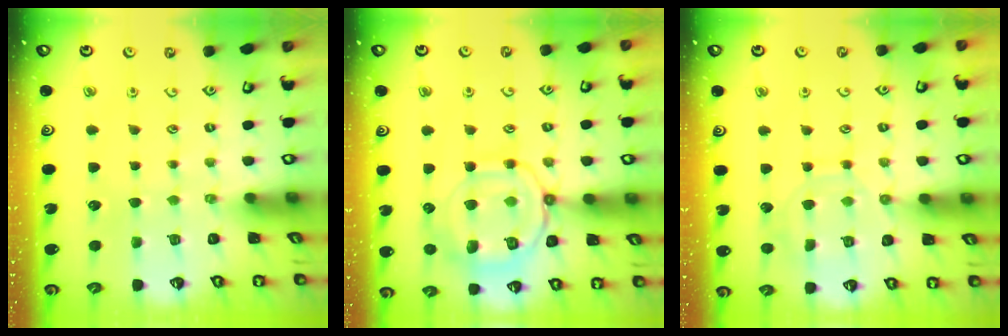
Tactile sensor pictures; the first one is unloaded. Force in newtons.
{"total": 14.2, "press": 14.1, "slide": 1.4}
{"total": 10.3, "press": 10.3, "slide": 0.8}